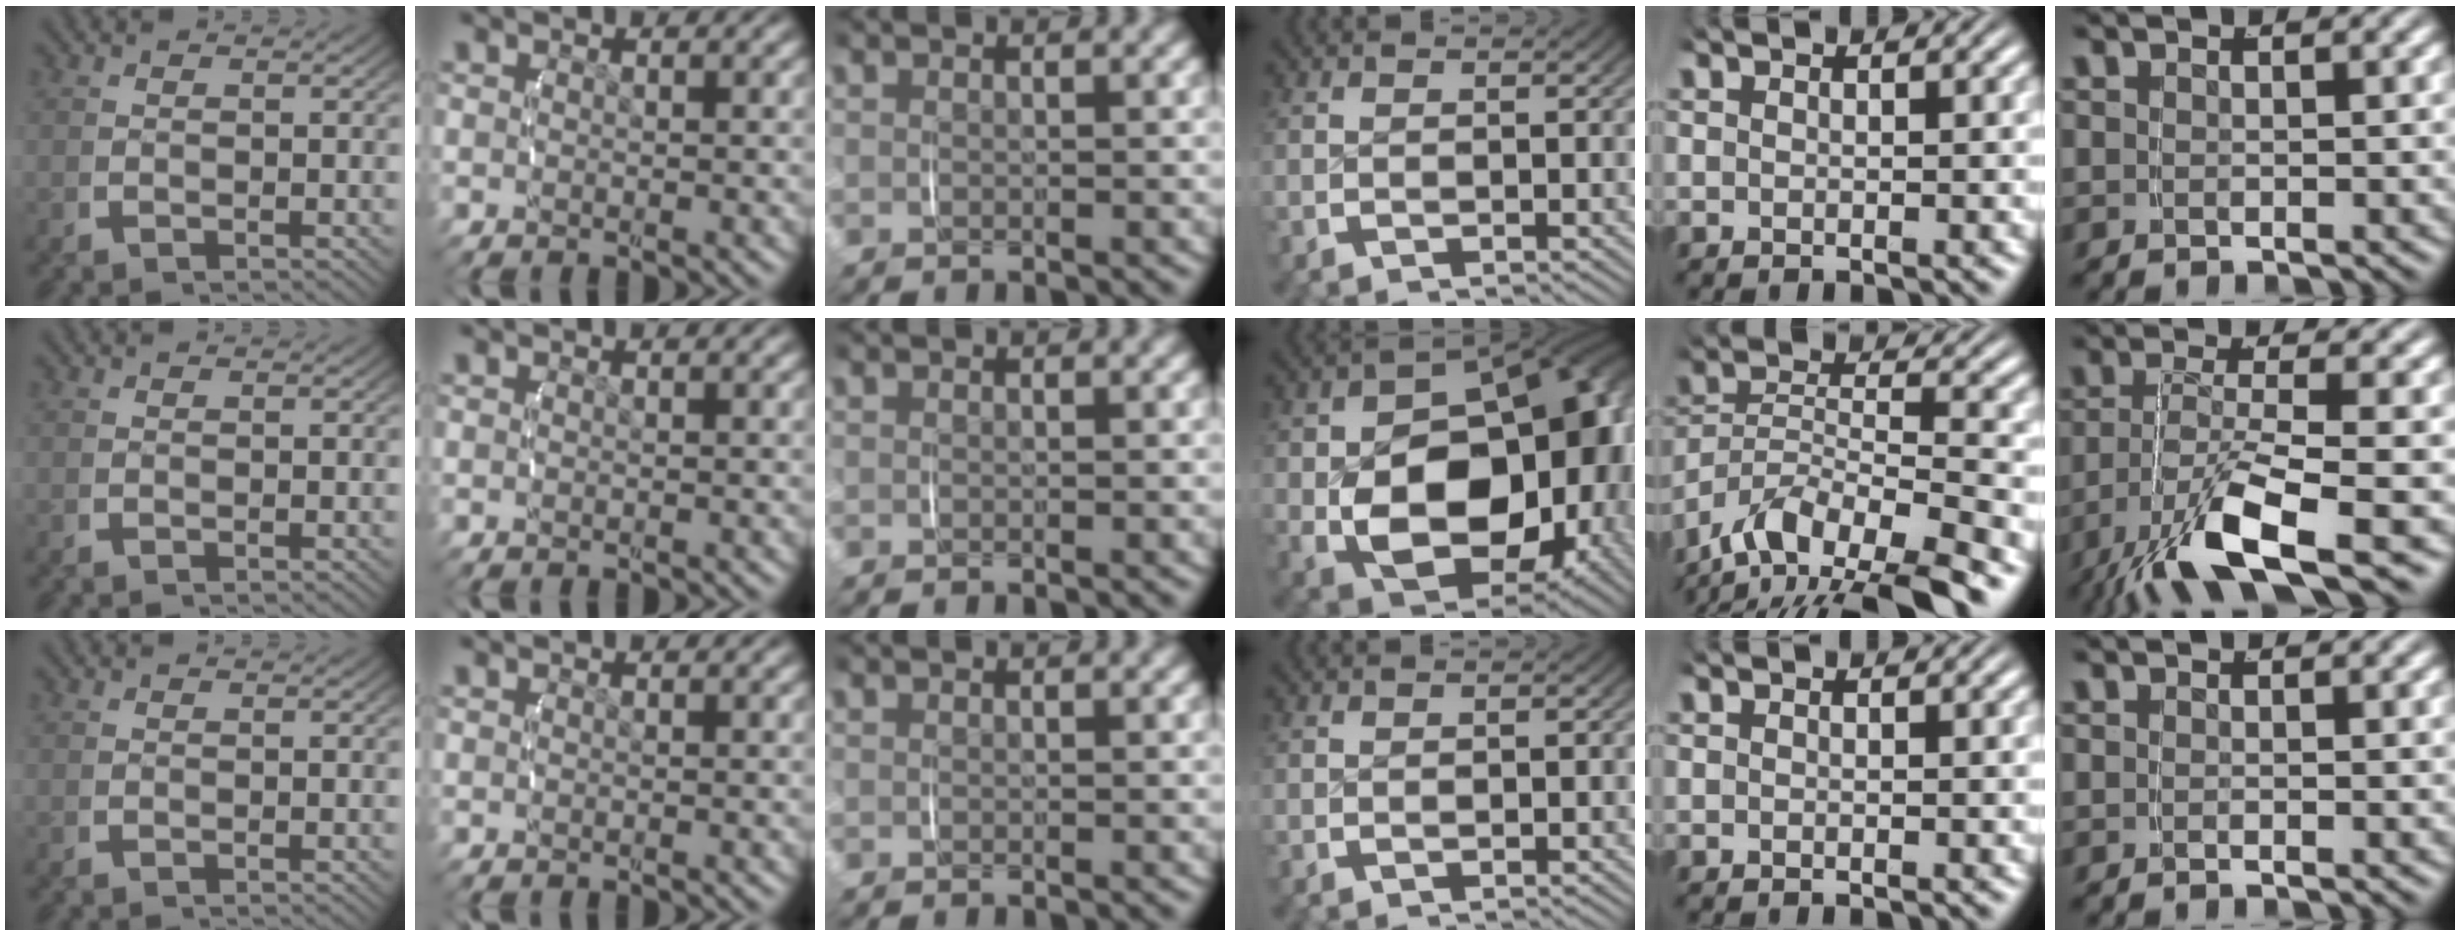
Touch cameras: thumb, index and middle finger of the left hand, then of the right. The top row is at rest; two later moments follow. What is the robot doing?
{"motion": "lift_and_place", "object": "ethernet cable"}